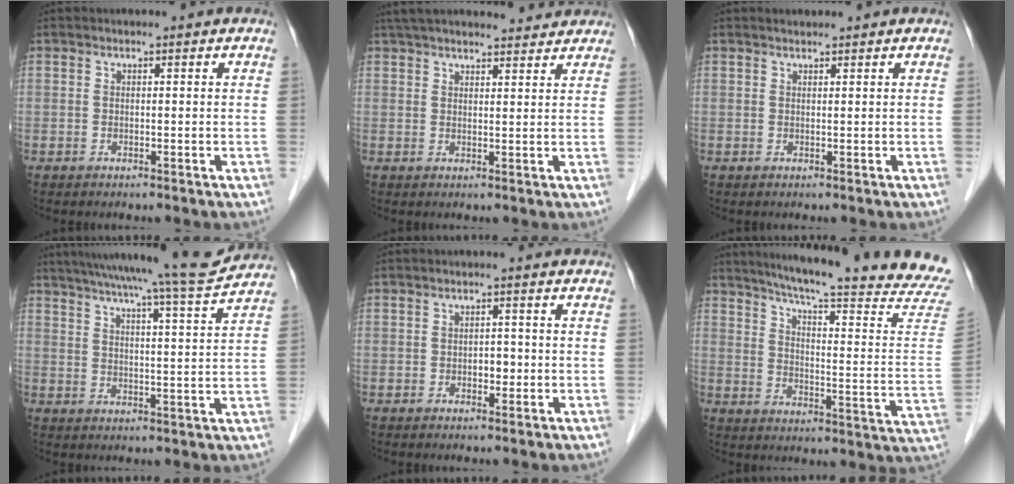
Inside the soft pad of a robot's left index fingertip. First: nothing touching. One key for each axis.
{"total": 15.7, "fx": 14.3, "fy": 2.9, "fz": 5.9, "tx": -0.093, "ty": 0.046, "tz": 0.203}
{"total": 0.9, "fx": 0.8, "fy": 0.2, "fz": 0.2, "tx": -0.012, "ty": 0.006, "tz": 0.017}
{"total": 15.8, "fx": 14.3, "fy": -1.7, "fz": 6.5, "tx": -0.109, "ty": -0.028, "tz": 0.196}
{"total": 1.8, "fx": -0.4, "fy": 1.1, "fz": 1.4, "tx": -0.017, "ty": 0.003, "tz": -0.006}
{"total": 26.3, "fx": 23.3, "fy": 0.0, "fz": 12.3, "tx": -0.181, "ty": -0.088, "tz": 0.285}